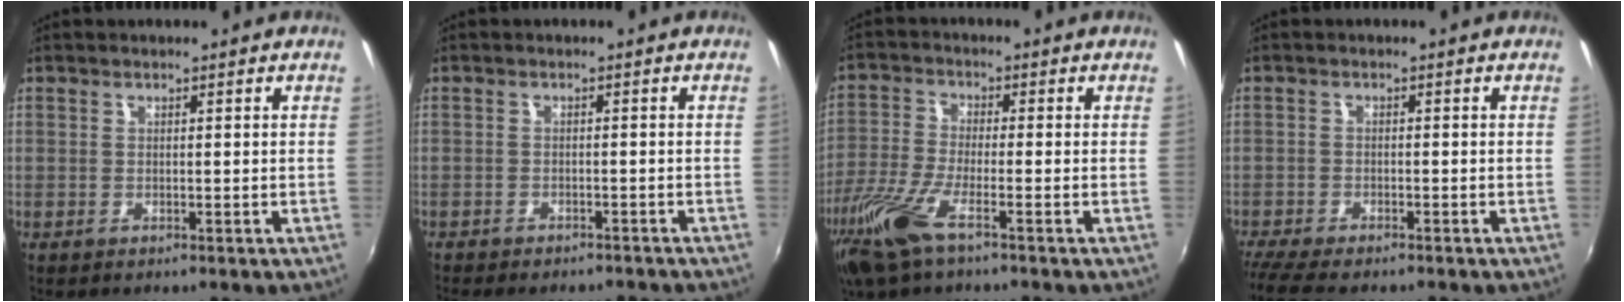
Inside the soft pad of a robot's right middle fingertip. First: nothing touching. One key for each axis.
{"total": 8.1, "fx": -7.1, "fy": 2.3, "fz": 3.2, "tx": -0.074, "ty": -0.020, "tz": -0.100}
{"total": 9.9, "fx": -6.1, "fy": 1.8, "fz": 7.5, "tx": -0.177, "ty": -0.023, "tz": -0.124}
{"total": 7.1, "fx": -6.1, "fy": 1.2, "fz": 3.6, "tx": -0.093, "ty": -0.034, "tz": -0.106}